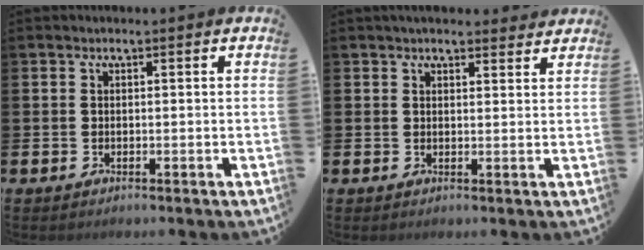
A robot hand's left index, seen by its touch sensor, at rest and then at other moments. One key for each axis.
{"total": 2.7, "fx": 2.6, "fy": 0.5, "fz": 0.2, "tx": 0.002, "ty": -0.013, "tz": 0.045}